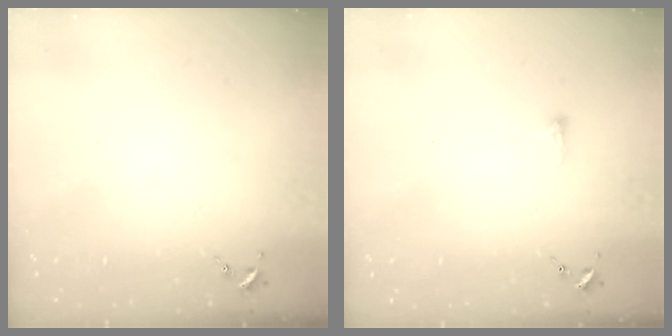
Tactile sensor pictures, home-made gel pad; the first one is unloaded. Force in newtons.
{"total": 4.9, "press": 4.7, "slide": 1.1}